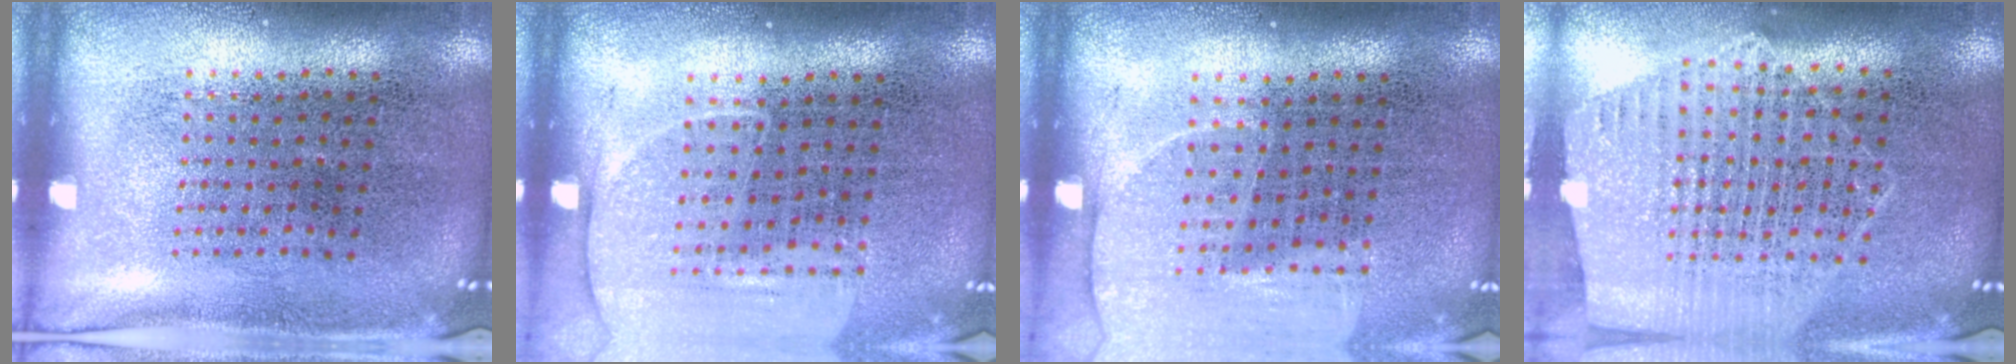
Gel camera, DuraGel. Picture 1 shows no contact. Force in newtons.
{"total": 1.4, "press": 1.3, "slide": 0.4}
{"total": 1.3, "press": 1.2, "slide": 0.4}
{"total": 1.2, "press": 1.2, "slide": 0.1}